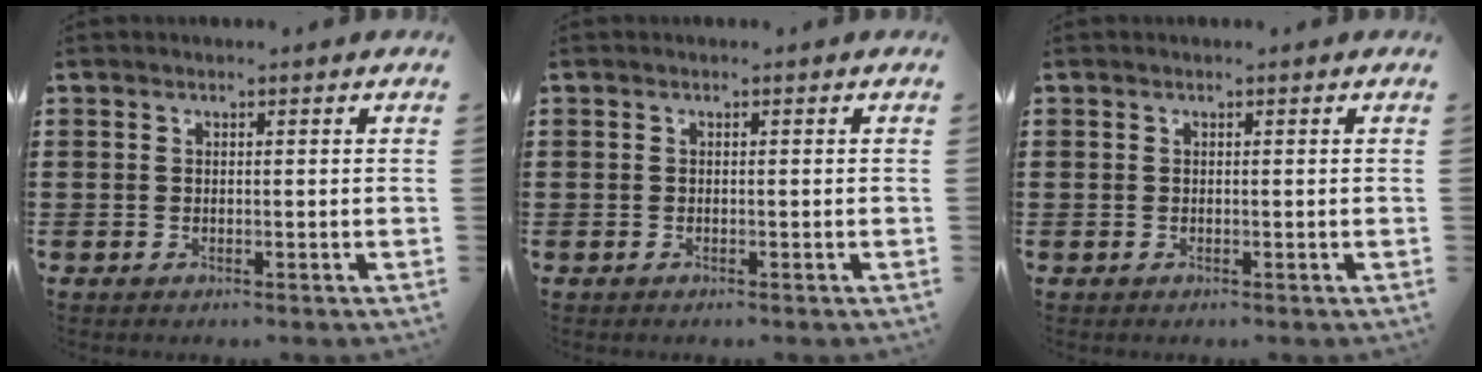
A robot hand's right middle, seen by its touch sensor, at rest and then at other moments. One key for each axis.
{"total": 0.0}
{"total": 0.0}